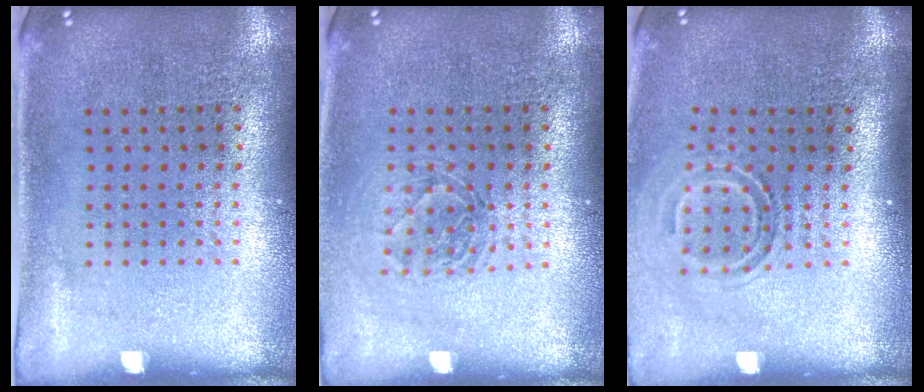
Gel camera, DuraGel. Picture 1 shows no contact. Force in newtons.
{"total": 1.4, "press": 1.2, "slide": 0.7}
{"total": 1.7, "press": 1.1, "slide": 1.3}